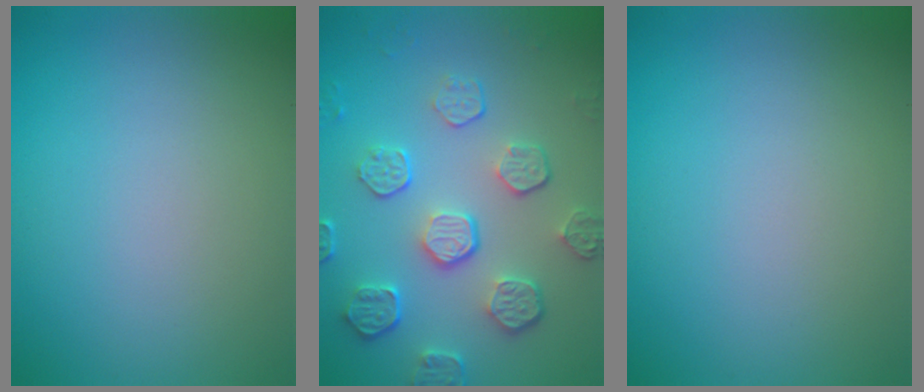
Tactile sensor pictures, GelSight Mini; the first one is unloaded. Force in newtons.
{"total": 5.7, "press": 4.2, "slide": 3.9}
{"total": 0.0}